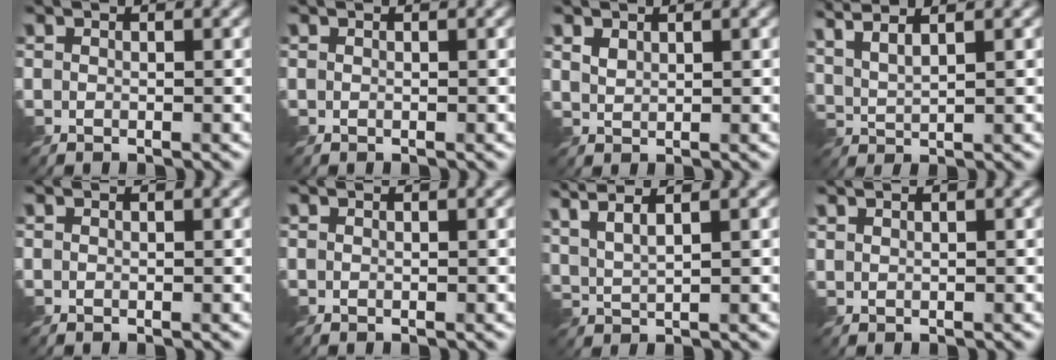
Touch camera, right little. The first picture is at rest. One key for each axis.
{"total": 0.0}
{"total": 1.1, "fx": 0.8, "fy": 0.5, "fz": 0.5, "tx": -0.016, "ty": 0.000, "tz": 0.020}
{"total": 4.9, "fx": 3.5, "fy": 1.4, "fz": 3.1, "tx": -0.059, "ty": 0.020, "tz": 0.049}
{"total": 0.0}
{"total": 0.0}
{"total": 5.4, "fx": 3.6, "fy": 1.6, "fz": 3.7, "tx": -0.078, "ty": 0.024, "tz": 0.054}
{"total": 0.6, "fx": 0.6, "fy": 0.2, "fz": 0.2, "tx": -0.005, "ty": 0.000, "tz": 0.013}